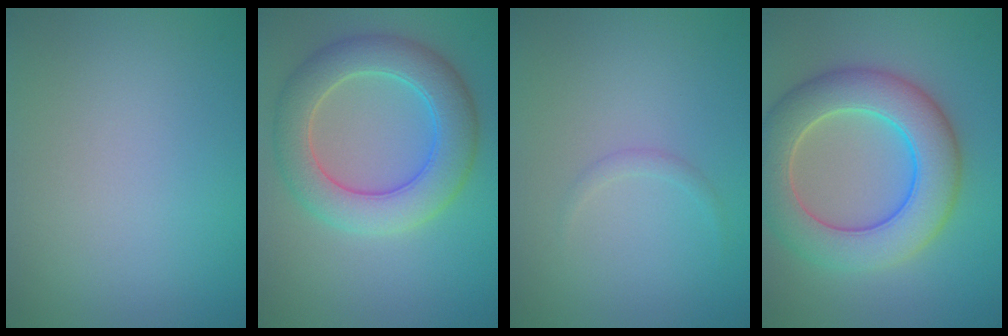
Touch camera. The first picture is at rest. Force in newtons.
{"total": 6.6, "press": 6.6, "slide": 0.5}
{"total": 0.7, "press": 0.7, "slide": 0.0}
{"total": 8.7, "press": 8.6, "slide": 0.4}